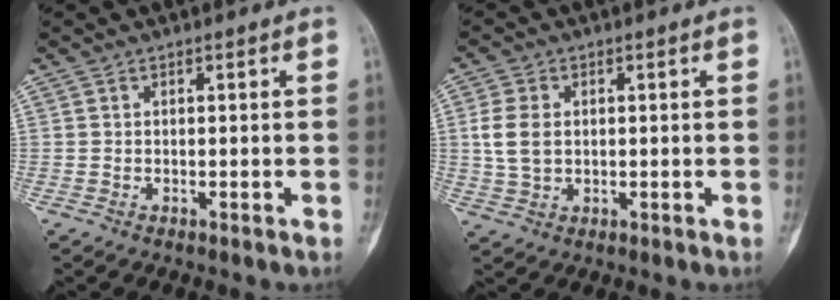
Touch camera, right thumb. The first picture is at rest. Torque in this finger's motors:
{"motor_torque": [0.45, 0.38, 0.48, -0.06, 0.29]}